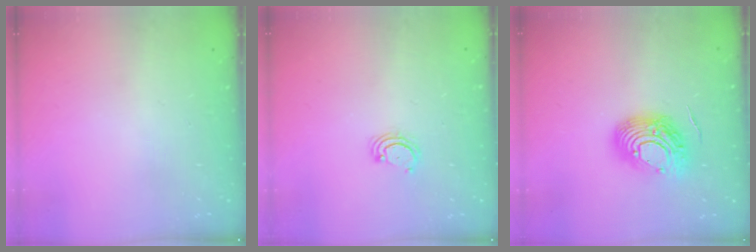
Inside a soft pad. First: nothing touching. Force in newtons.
{"total": 2.9, "press": 2.9, "slide": 0.3}
{"total": 14.5, "press": 14.5, "slide": 1.5}